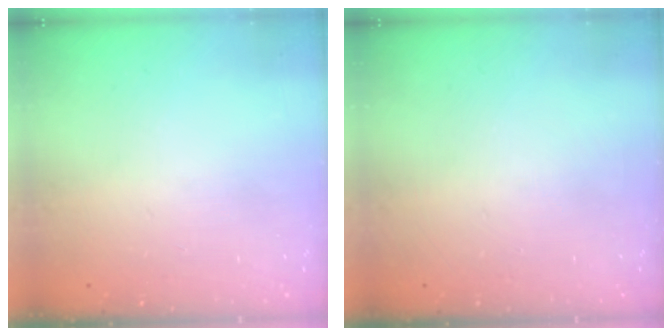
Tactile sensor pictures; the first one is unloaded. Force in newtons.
{"total": 0.0}